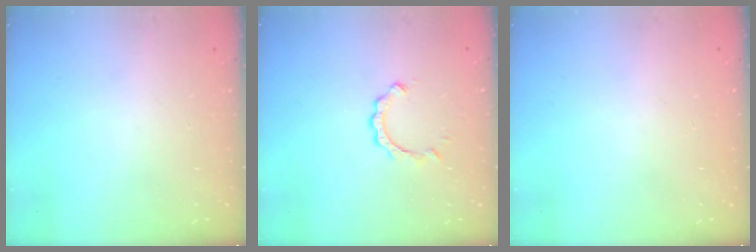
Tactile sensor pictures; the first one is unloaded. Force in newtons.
{"total": 2.7, "press": 2.7, "slide": 0.3}
{"total": 1.4, "press": 1.4, "slide": 0.1}